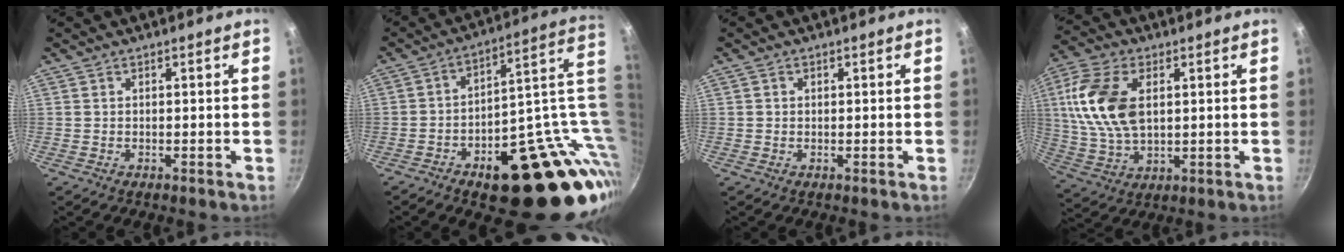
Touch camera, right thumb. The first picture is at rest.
{"total": 27.8, "force": [-2.1, 14.0, 23.9], "torque": [-0.244, 0.021, -0.002]}
{"total": 0.7, "force": [0.1, 0.6, 0.2], "torque": [-0.002, 0.003, 0.002]}
{"total": 15.2, "force": [3.1, 9.1, 11.8], "torque": [-0.224, -0.003, 0.058]}